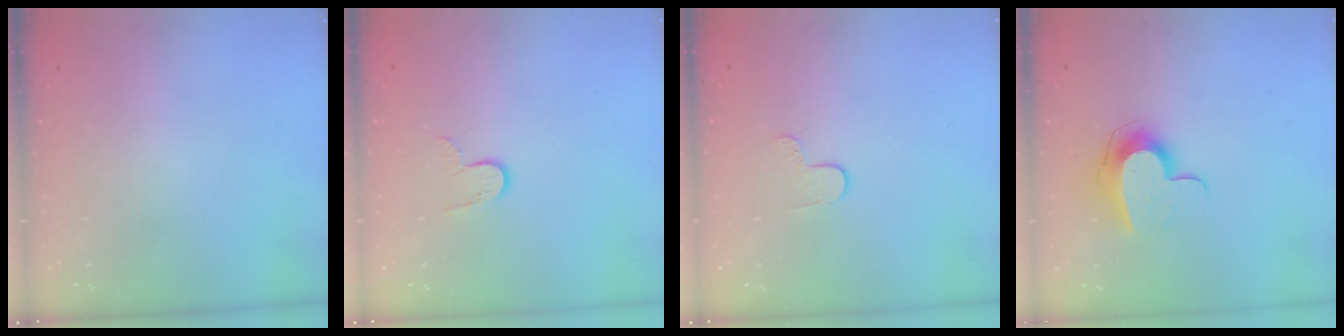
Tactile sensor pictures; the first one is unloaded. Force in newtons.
{"total": 6.3, "press": 6.3, "slide": 0.5}
{"total": 4.7, "press": 4.6, "slide": 0.4}
{"total": 9.9, "press": 9.9, "slide": 0.4}